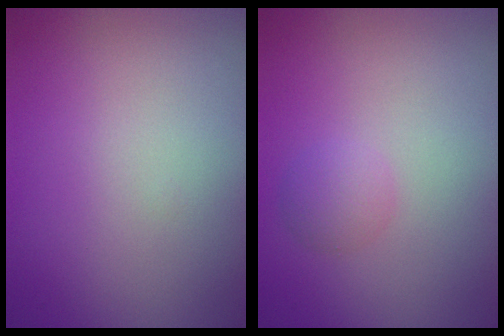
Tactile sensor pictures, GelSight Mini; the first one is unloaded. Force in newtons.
{"total": 1.6, "press": 1.6, "slide": 0.1}